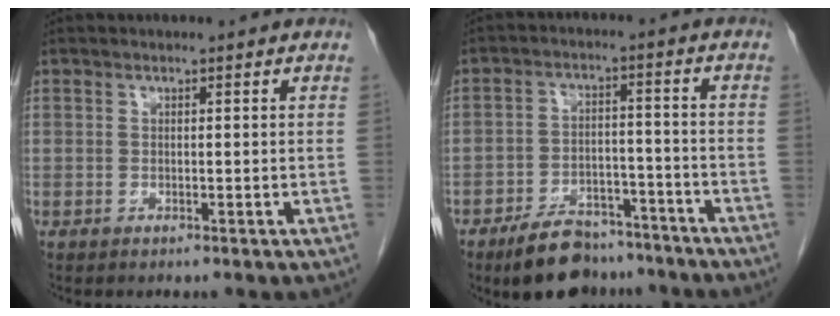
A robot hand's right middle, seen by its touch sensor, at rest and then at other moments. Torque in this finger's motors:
{"motor_torque": [1.03, -1.11, 0.53, 0.09]}